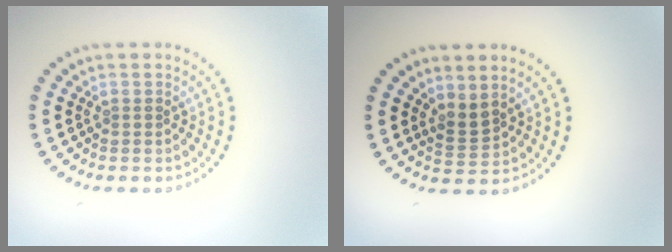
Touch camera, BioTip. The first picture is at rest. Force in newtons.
{"total": 1.8, "press": 1.3, "slide": 1.1}